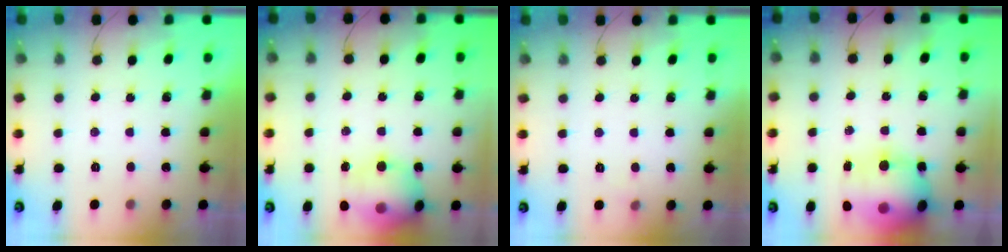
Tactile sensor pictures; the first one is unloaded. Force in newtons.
{"total": 16.2, "press": 15.2, "slide": 5.6}
{"total": 2.3, "press": 2.1, "slide": 0.9}
{"total": 19.1, "press": 17.0, "slide": 8.7}